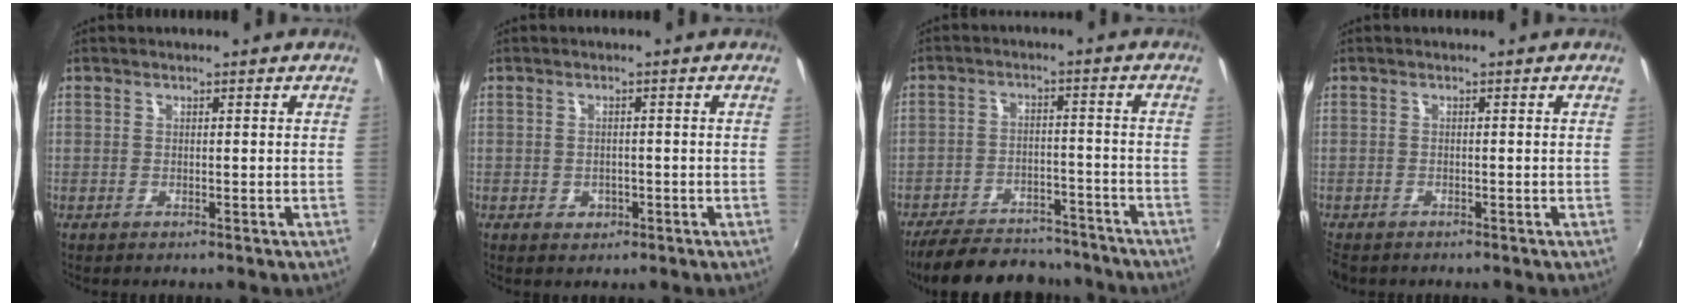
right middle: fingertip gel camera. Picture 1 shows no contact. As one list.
[{"total": 2.6, "force": [-0.9, 2.2, 0.9], "torque": [-0.021, -0.005, -0.009]}, {"total": 18.7, "force": [-15.9, 6.5, 7.4], "torque": [-0.162, 0.005, -0.219]}, {"total": 2.6, "force": [-2.1, 1.2, 1.0], "torque": [-0.026, -0.014, -0.037]}]